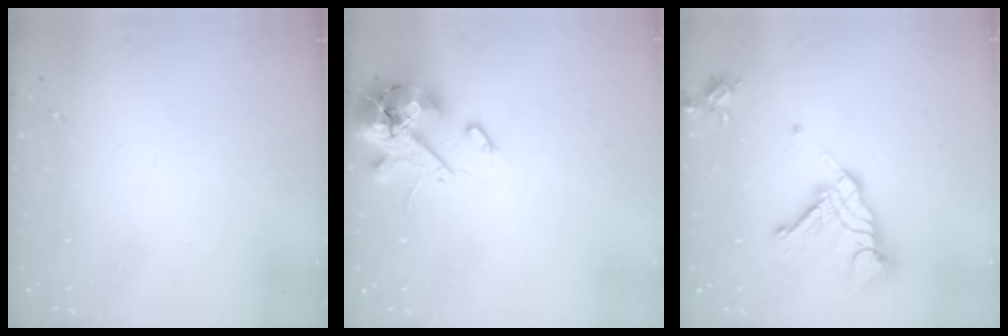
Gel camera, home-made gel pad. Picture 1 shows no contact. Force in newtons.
{"total": 13.2, "press": 13.0, "slide": 2.2}
{"total": 17.6, "press": 17.5, "slide": 1.9}